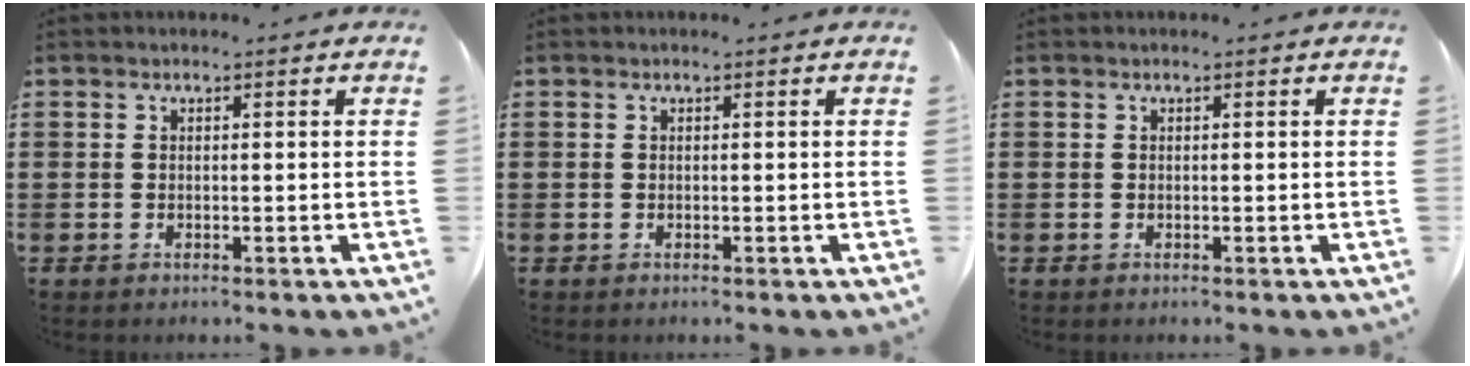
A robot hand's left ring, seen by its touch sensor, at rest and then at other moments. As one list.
[{"total": 0.0}, {"total": 0.0}]